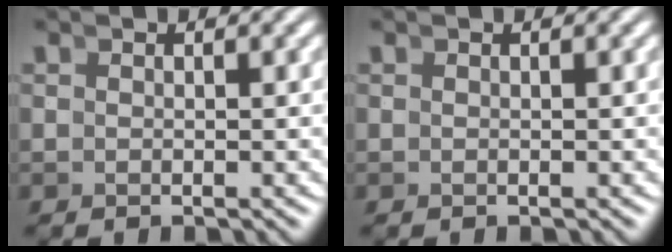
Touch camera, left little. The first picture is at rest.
{"total": 0.0}